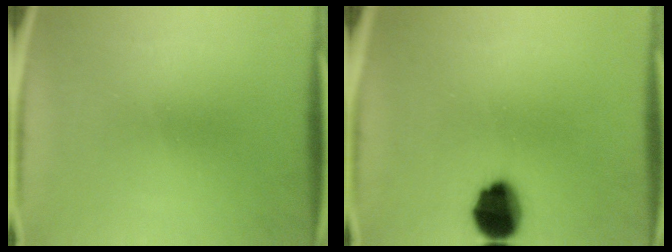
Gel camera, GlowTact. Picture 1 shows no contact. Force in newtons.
{"total": 10.8}